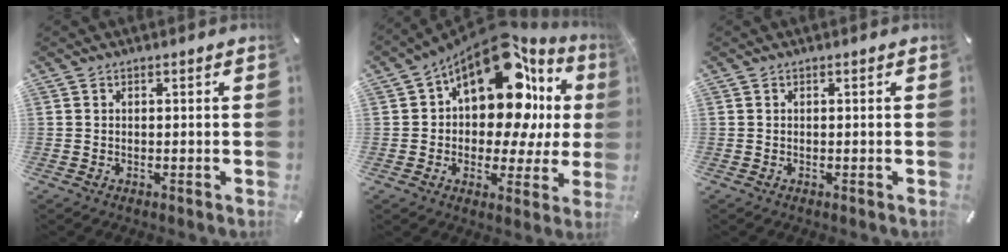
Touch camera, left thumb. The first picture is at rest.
{"total": 20.0, "force": [8.3, 10.6, 14.8], "torque": [-0.225, -0.071, 0.130]}
{"total": 0.0}